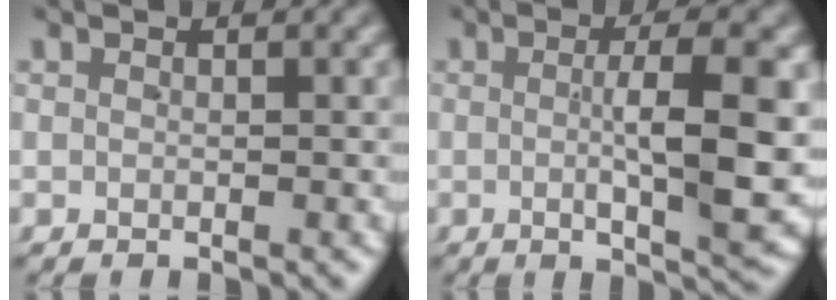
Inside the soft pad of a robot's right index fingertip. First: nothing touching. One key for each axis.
{"total": 7.7, "fx": 0.1, "fy": 1.1, "fz": 7.6, "tx": -0.107, "ty": 0.004, "tz": 0.003}